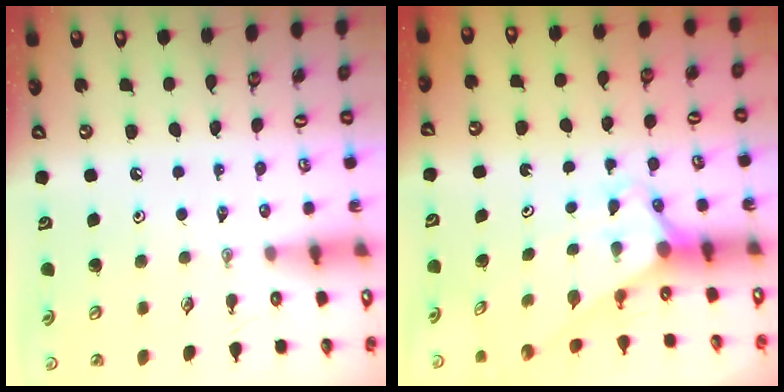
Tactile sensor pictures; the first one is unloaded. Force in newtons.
{"total": 2.9, "press": 2.9, "slide": 0.0}